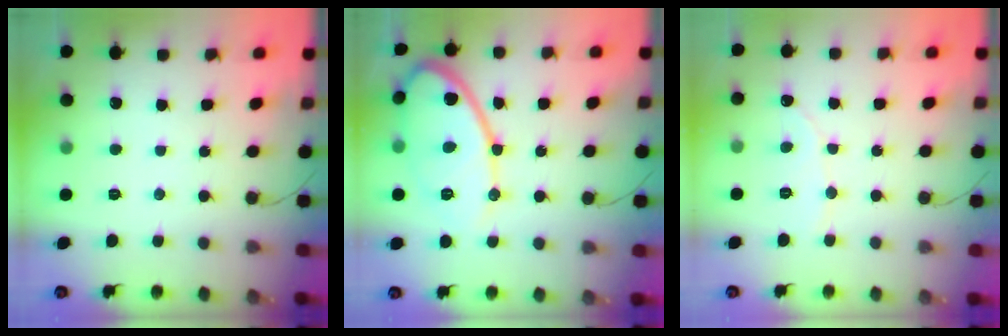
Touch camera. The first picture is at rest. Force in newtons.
{"total": 14.8, "press": 14.7, "slide": 0.9}
{"total": 1.7, "press": 1.7, "slide": 0.1}